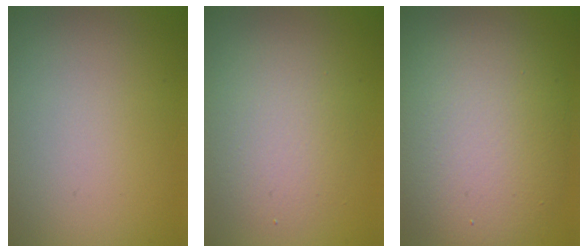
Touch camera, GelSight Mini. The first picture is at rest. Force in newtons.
{"total": 3.7, "press": 3.7, "slide": 0.1}
{"total": 9.3, "press": 9.3, "slide": 0.5}